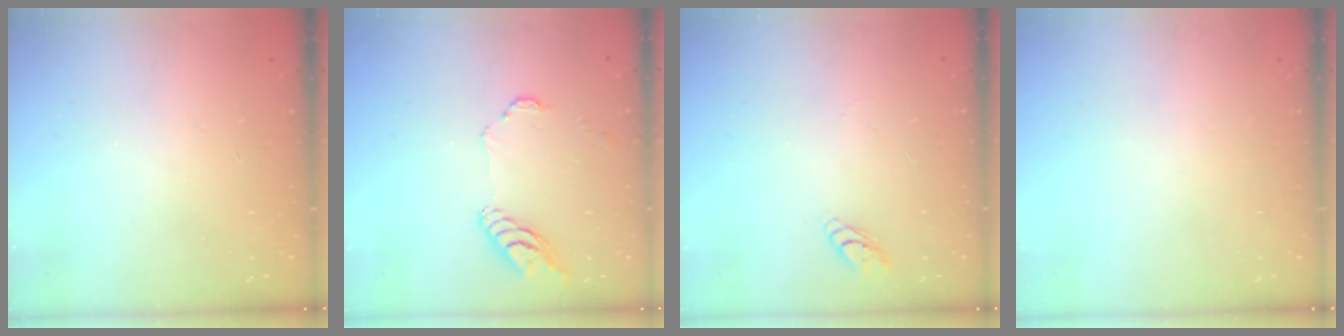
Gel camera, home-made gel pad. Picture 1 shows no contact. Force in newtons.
{"total": 9.5, "press": 9.5, "slide": 0.9}
{"total": 3.3, "press": 3.3, "slide": 0.3}
{"total": 0.0}